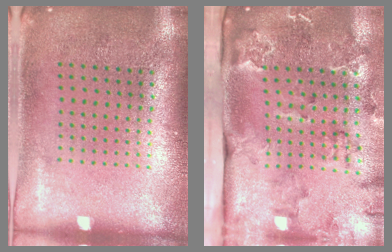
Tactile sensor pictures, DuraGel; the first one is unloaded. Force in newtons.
{"total": 2.5, "press": 2.3, "slide": 0.9}